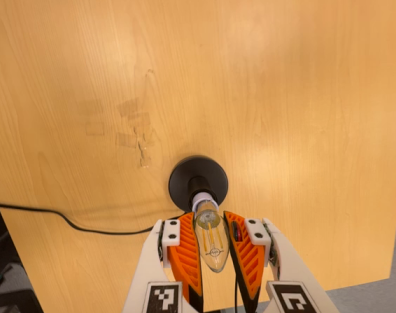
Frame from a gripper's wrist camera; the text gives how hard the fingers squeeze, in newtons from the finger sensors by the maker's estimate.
{"total": 19.4, "left": 20.8, "right": 18.1}